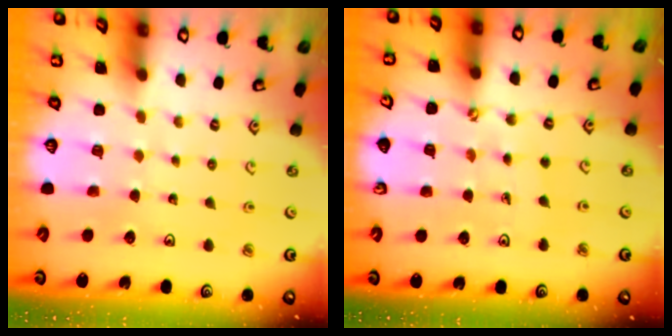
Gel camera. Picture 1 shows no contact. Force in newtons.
{"total": 2.4, "press": 2.0, "slide": 1.3}